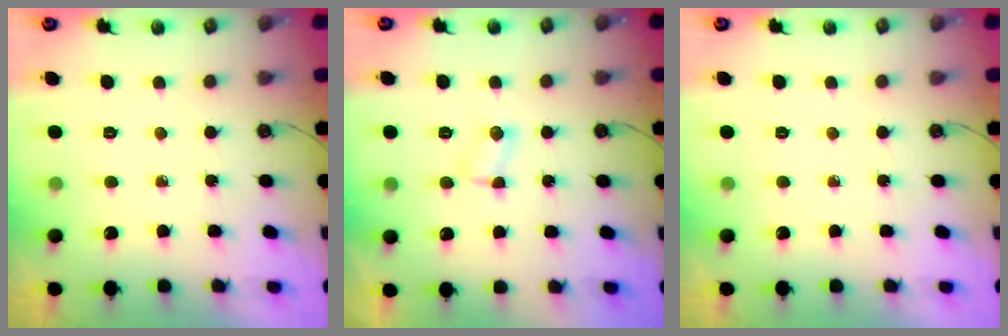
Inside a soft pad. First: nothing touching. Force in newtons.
{"total": 2.4, "press": 2.4, "slide": 0.4}
{"total": 0.0}